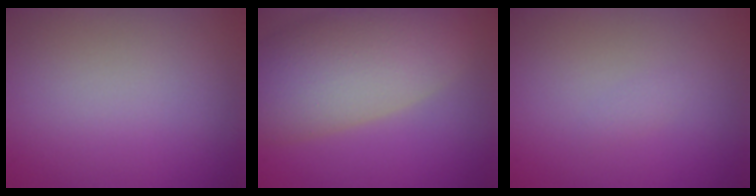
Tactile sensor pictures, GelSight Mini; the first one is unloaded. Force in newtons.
{"total": 10.3, "press": 10.3, "slide": 0.8}
{"total": 0.5, "press": 0.5, "slide": 0.1}